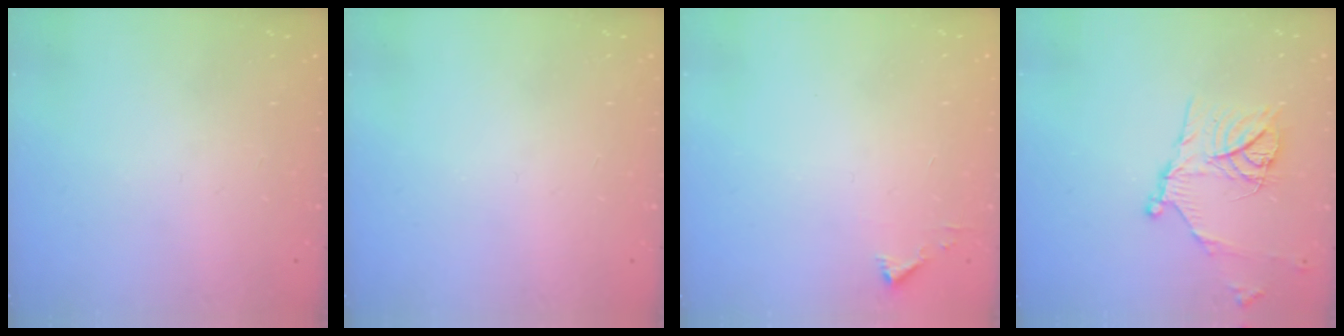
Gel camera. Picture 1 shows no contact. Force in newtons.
{"total": 0.0}
{"total": 2.3, "press": 2.3, "slide": 0.2}
{"total": 15.6, "press": 15.5, "slide": 1.4}